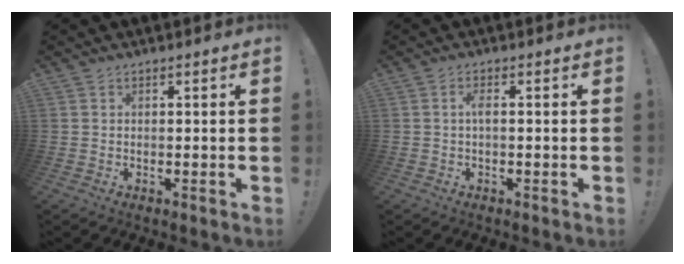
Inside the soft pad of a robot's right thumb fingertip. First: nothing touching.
{"total": 2.3, "force": [-0.2, 0.5, 2.2], "torque": [-0.050, 0.007, -0.004]}